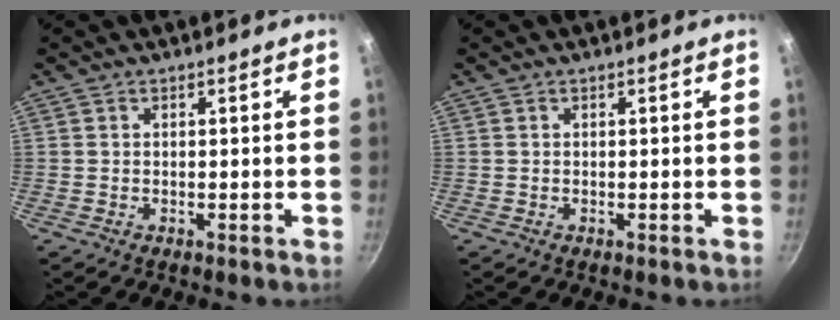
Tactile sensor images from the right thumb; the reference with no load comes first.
{"total": 0.0}